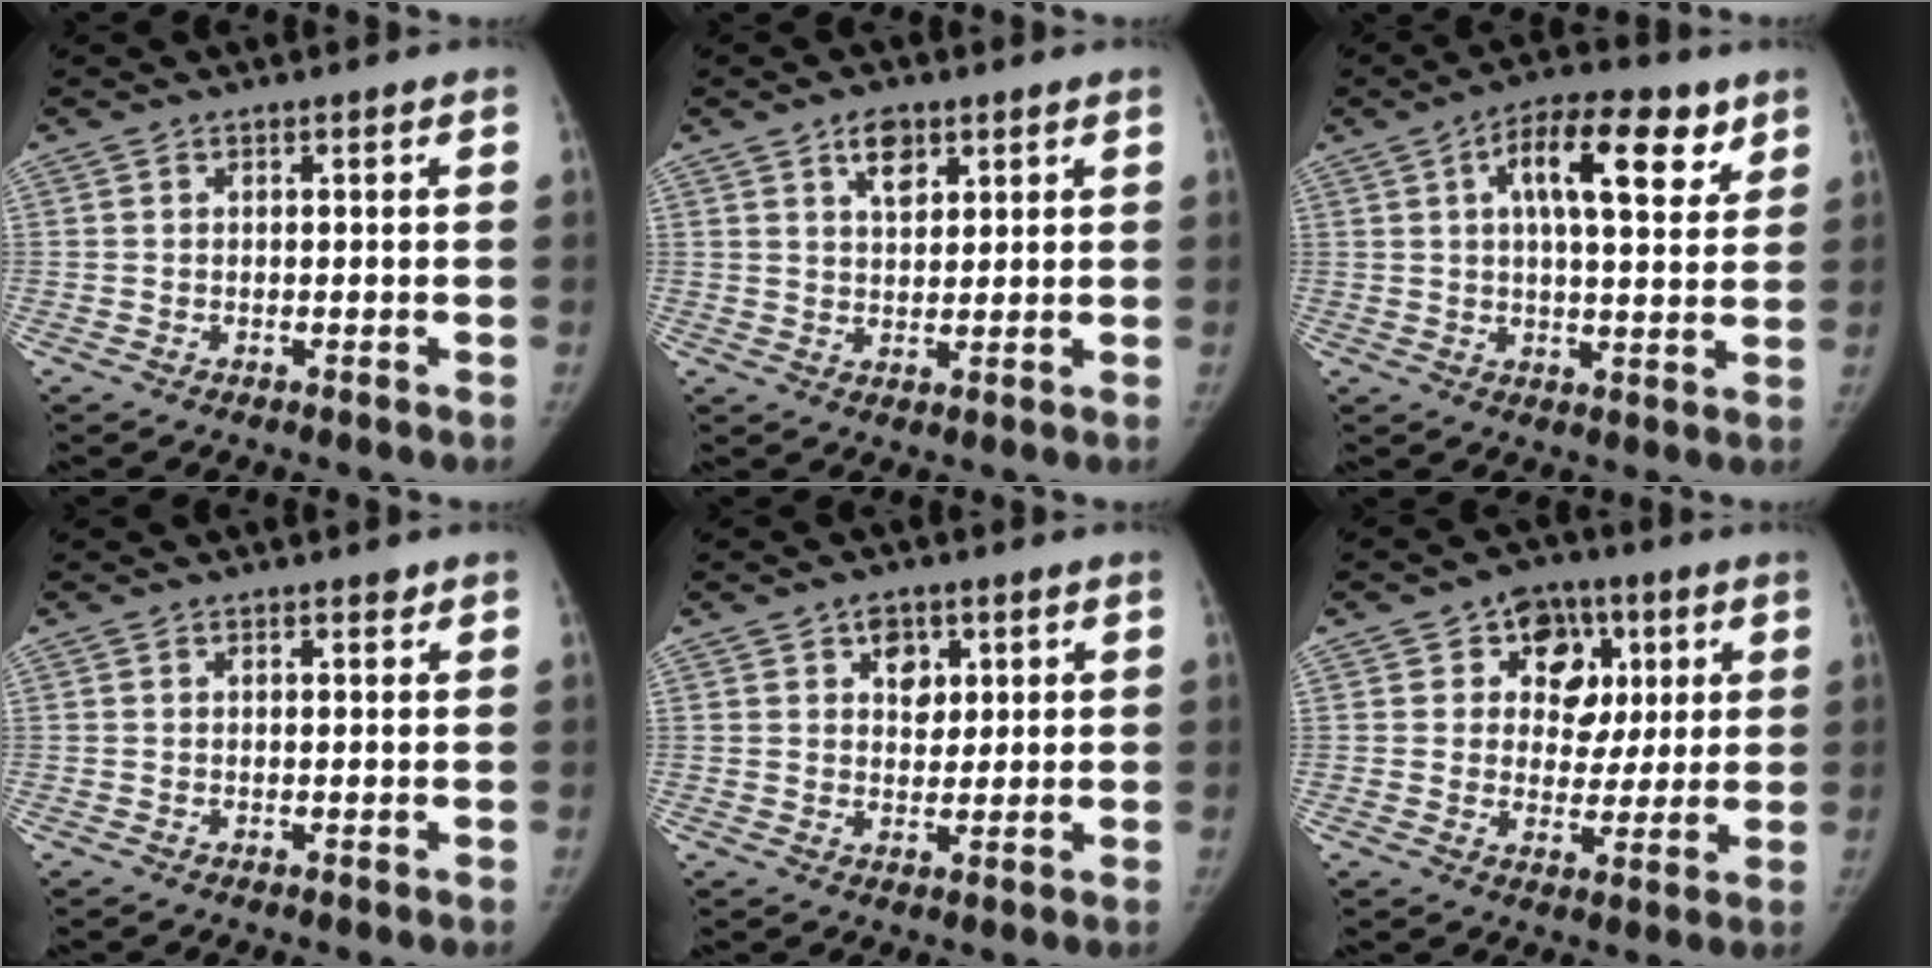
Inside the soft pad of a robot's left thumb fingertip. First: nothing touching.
{"total": 4.8, "force": [2.7, 2.7, 2.9], "torque": [-0.028, -0.017, 0.046]}
{"total": 13.9, "force": [6.0, 5.8, 11.1], "torque": [-0.140, -0.006, 0.087]}
{"total": 0.7, "force": [0.6, 0.3, 0.3], "torque": [0.001, -0.003, 0.006]}
{"total": 4.6, "force": [2.1, 3.4, 2.3], "torque": [-0.007, -0.010, 0.032]}
{"total": 11.0, "force": [3.8, 8.9, 5.3], "torque": [-0.021, -0.007, 0.056]}